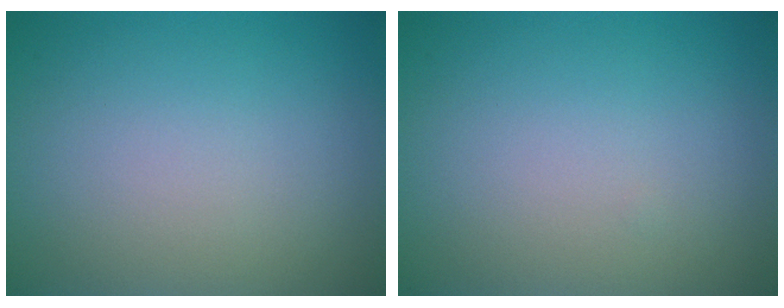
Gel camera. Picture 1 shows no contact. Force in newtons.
{"total": 0.0}